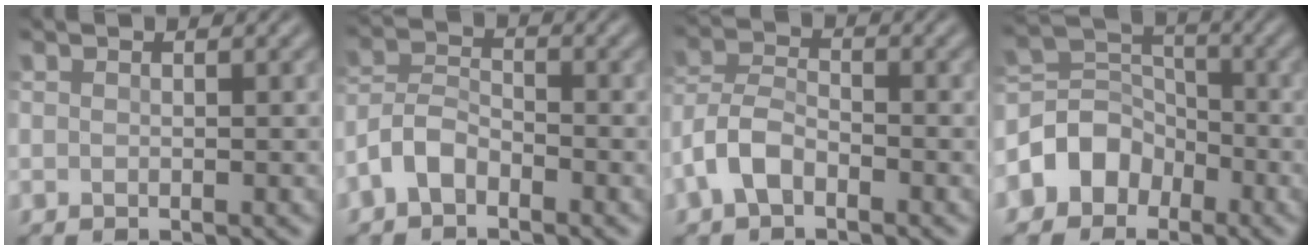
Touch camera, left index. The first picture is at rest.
{"total": 3.1, "force": [-2.0, 1.7, 1.7], "torque": [-0.034, 0.010, -0.050]}
{"total": 3.5, "force": [-1.9, 1.9, 2.2], "torque": [-0.048, 0.011, -0.049]}
{"total": 4.6, "force": [-2.4, 3.7, 1.5], "torque": [-0.014, 0.015, -0.058]}